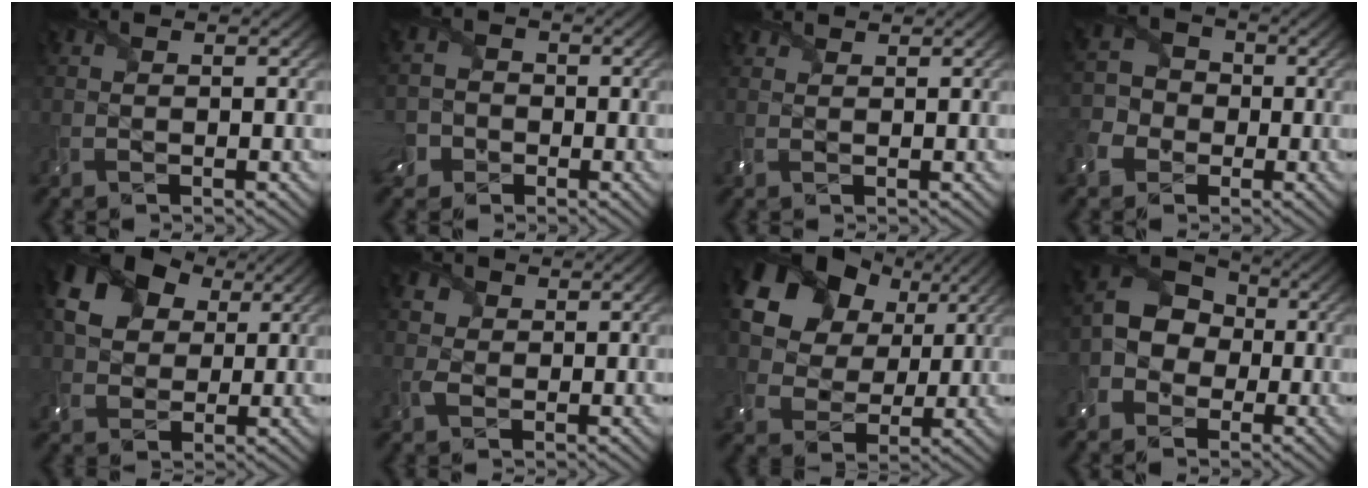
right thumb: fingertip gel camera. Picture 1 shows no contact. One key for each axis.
{"total": 4.7, "fx": -2.2, "fy": 3.9, "fz": 1.4, "tx": -0.033, "ty": -0.007, "tz": -0.054}
{"total": 1.4, "fx": 1.3, "fy": 0.2, "fz": 0.4, "tx": -0.019, "ty": 0.004, "tz": 0.029}
{"total": 6.8, "fx": -2.9, "fy": 5.7, "fz": 2.5, "tx": -0.063, "ty": -0.012, "tz": -0.067}
{"total": 10.8, "fx": 4.1, "fy": 7.8, "fz": 6.2, "tx": -0.156, "ty": 0.015, "tz": 0.067}
{"total": 2.1, "fx": 0.6, "fy": 1.8, "fz": 0.9, "tx": -0.029, "ty": 0.001, "tz": 0.008}
{"total": 18.5, "fx": 8.9, "fy": 13.4, "fz": 9.1, "tx": -0.241, "ty": 0.066, "tz": 0.183}
{"total": 7.9, "fx": -1.9, "fy": 6.7, "fz": 3.6, "tx": -0.070, "ty": -0.007, "tz": -0.051}